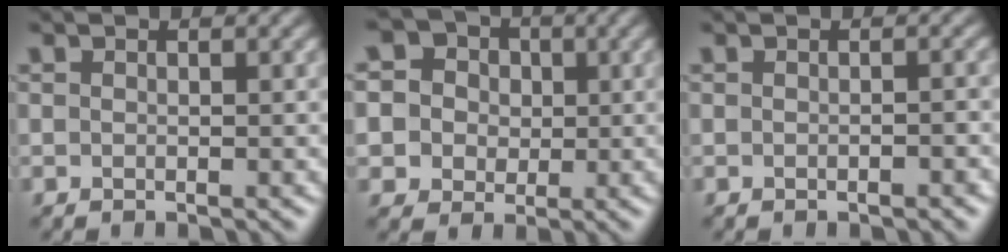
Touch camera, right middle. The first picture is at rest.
{"total": 7.9, "force": [2.2, 7.1, 2.7], "torque": [-0.058, 0.032, 0.016]}
{"total": 1.0, "force": [-0.5, 0.2, 0.9], "torque": [-0.011, 0.001, -0.006]}